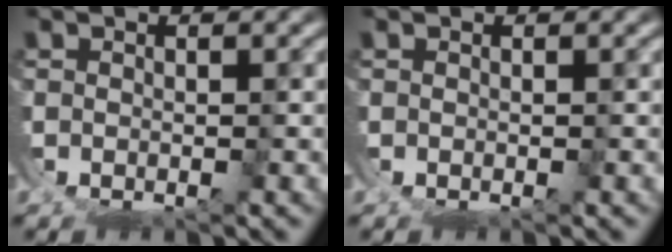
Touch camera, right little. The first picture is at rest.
{"total": 0.0}